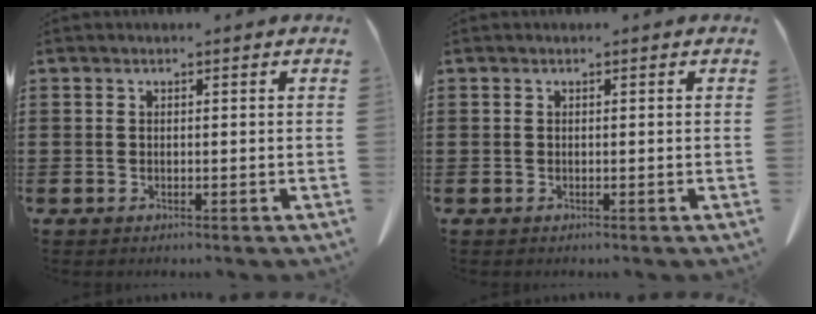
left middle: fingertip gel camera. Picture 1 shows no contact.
{"total": 0.0}